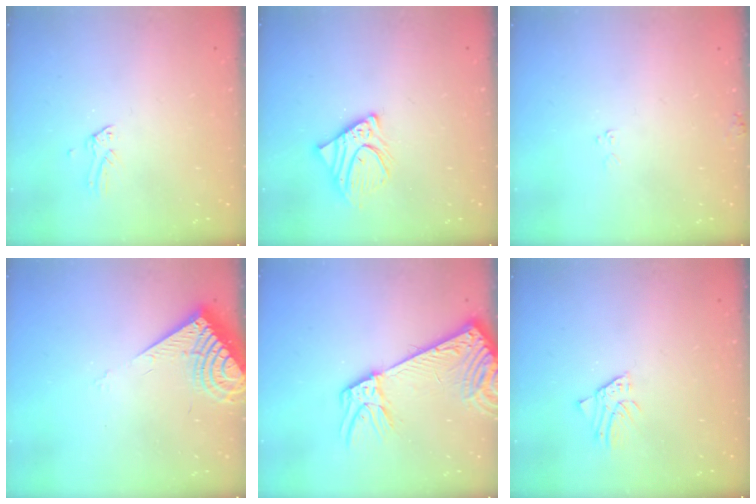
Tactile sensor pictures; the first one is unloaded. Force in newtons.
{"total": 7.8, "press": 7.8, "slide": 0.5}
{"total": 5.2, "press": 5.2, "slide": 0.3}
{"total": 8.4, "press": 8.3, "slide": 0.8}
{"total": 9.3, "press": 8.9, "slide": 2.5}
{"total": 2.1, "press": 2.1, "slide": 0.2}